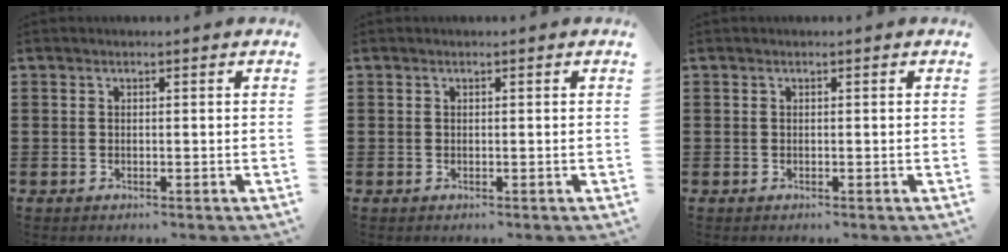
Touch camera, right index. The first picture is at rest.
{"total": 0.0}
{"total": 0.0}